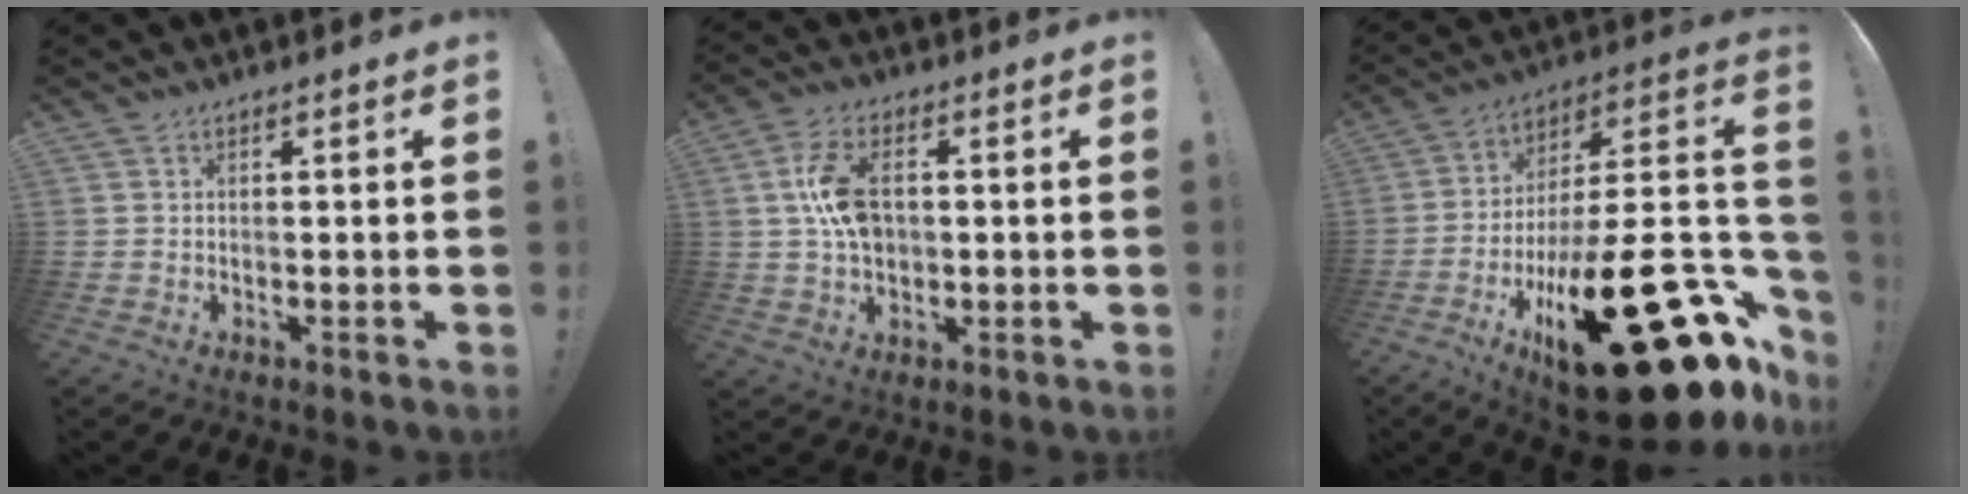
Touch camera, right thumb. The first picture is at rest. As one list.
[{"total": 11.1, "force": [0.8, 6.9, 8.6], "torque": [-0.147, 0.004, 0.016]}, {"total": 34.8, "force": [-13.9, 10.2, 30.2], "torque": [-0.395, 0.030, -0.194]}]